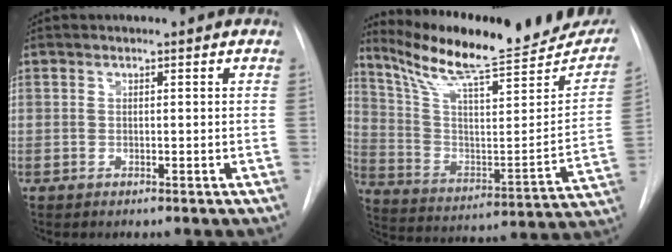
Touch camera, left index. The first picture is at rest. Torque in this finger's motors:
{"motor_torque": [-0.29, -0.58, 0.14, 0.07]}